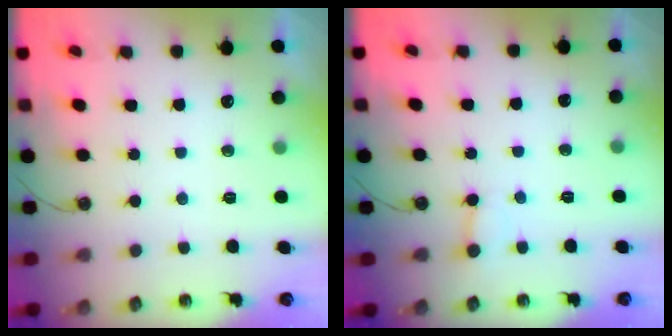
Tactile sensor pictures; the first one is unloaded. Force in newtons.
{"total": 3.3, "press": 3.3, "slide": 0.3}